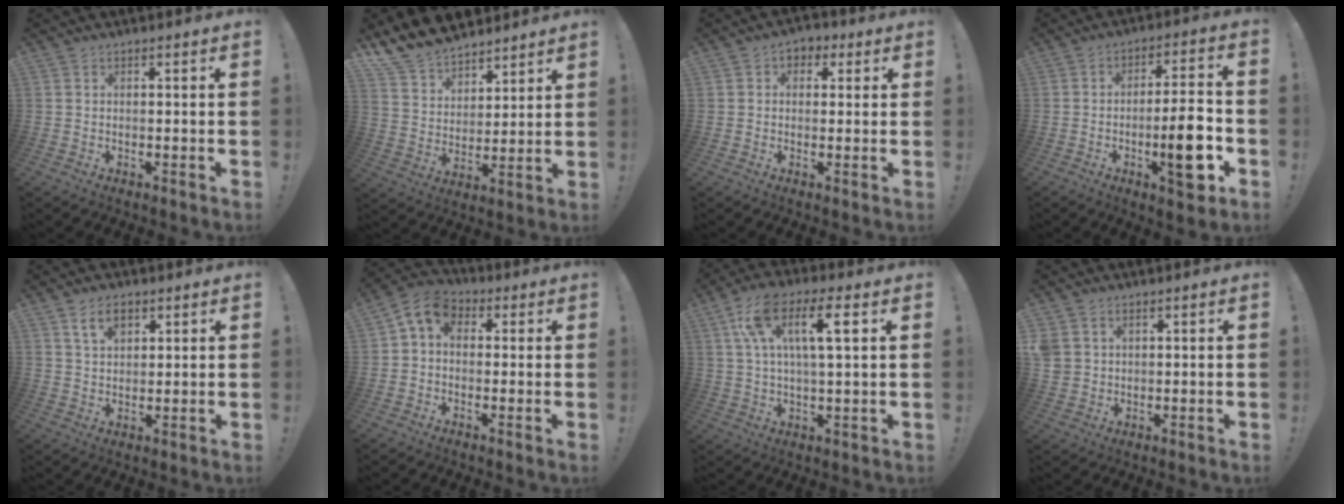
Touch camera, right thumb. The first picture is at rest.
{"total": 12.5, "force": [11.1, 5.4, 2.2], "torque": [-0.058, -0.089, 0.214]}
{"total": 3.8, "force": [0.5, 3.2, 2.0], "torque": [-0.020, 0.004, 0.007]}
{"total": 13.5, "force": [-4.4, 3.0, 12.4], "torque": [-0.171, 0.009, -0.070]}
{"total": 6.9, "force": [3.5, 4.1, 4.3], "torque": [-0.072, -0.002, 0.064]}
{"total": 7.7, "force": [1.8, 5.6, 5.0], "torque": [-0.083, 0.003, 0.042]}
{"total": 13.2, "force": [4.7, 4.4, 11.5], "torque": [-0.218, 0.008, 0.075]}
{"total": 3.9, "force": [1.7, 3.1, 1.5], "torque": [-0.035, -0.005, 0.034]}